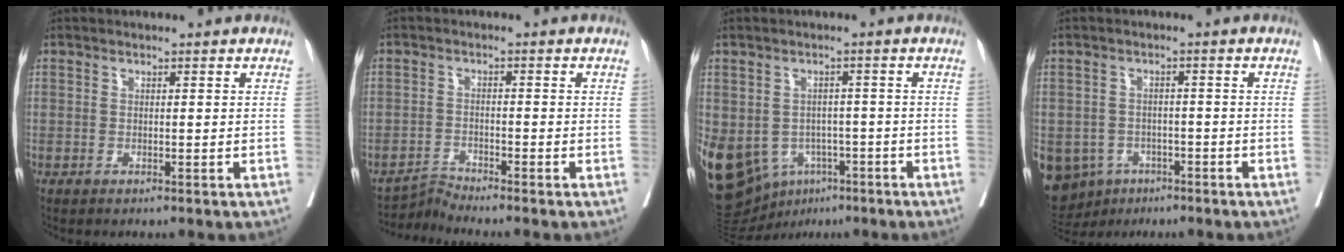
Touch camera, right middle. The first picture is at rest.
{"total": 3.1, "force": [-2.5, -1.5, -1.1], "torque": [0.019, -0.012, -0.044]}
{"total": 22.0, "force": [-9.1, 17.1, 10.4], "torque": [-0.312, -0.010, -0.121]}
{"total": 11.3, "force": [-5.8, 9.2, 3.1], "torque": [-0.094, 0.001, -0.076]}